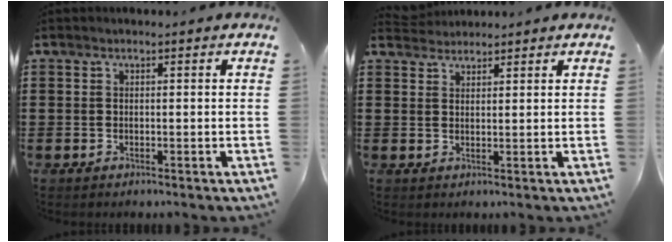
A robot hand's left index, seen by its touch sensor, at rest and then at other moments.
{"total": 2.4, "force": [2.3, 0.4, -0.2], "torque": [-0.002, 0.001, 0.046]}